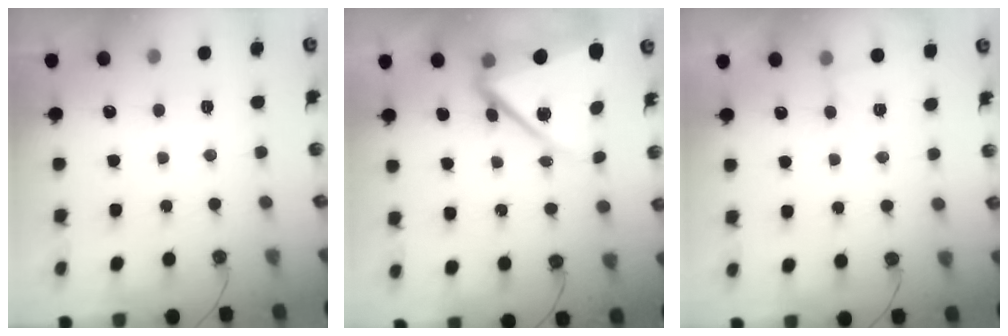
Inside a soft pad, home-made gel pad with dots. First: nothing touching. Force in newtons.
{"total": 12.0, "press": 12.0, "slide": 1.1}
{"total": 1.7, "press": 1.7, "slide": 0.3}